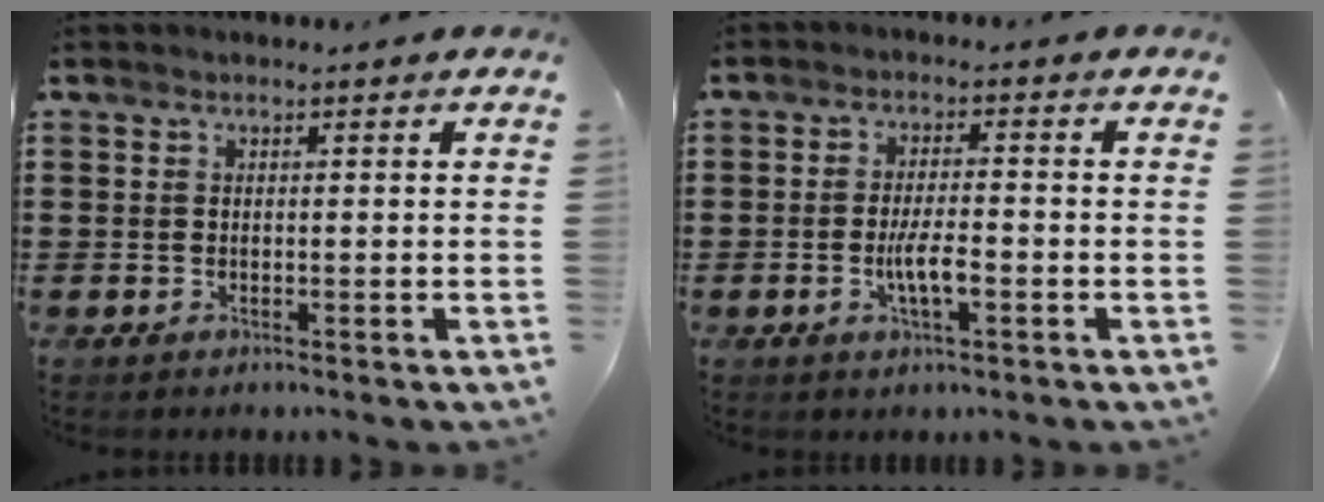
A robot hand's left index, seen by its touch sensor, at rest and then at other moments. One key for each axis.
{"total": 4.7, "fx": -1.3, "fy": 1.1, "fz": 4.4, "tx": -0.088, "ty": -0.001, "tz": -0.027}